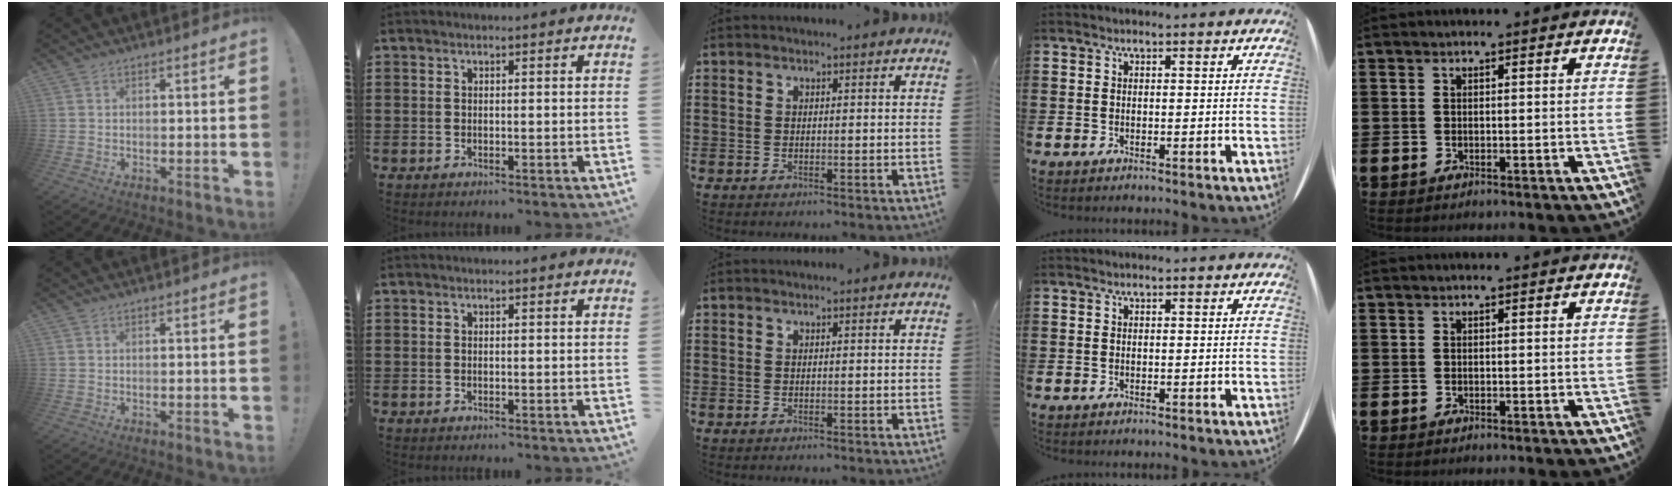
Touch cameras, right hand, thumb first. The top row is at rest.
{}